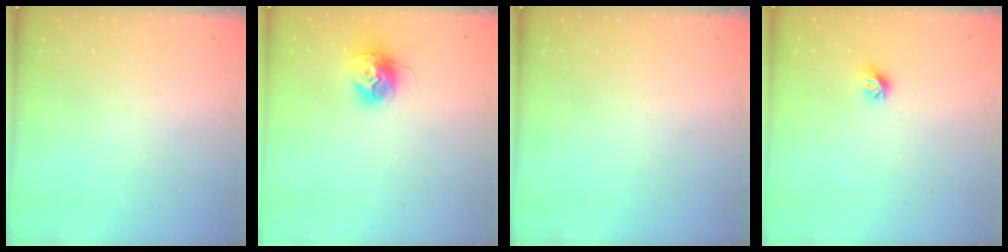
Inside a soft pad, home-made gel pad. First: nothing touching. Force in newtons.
{"total": 12.1, "press": 12.1, "slide": 1.1}
{"total": 0.0}
{"total": 6.5, "press": 6.5, "slide": 0.7}